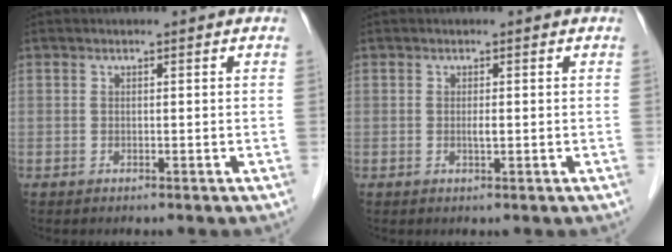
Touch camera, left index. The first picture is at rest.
{"total": 0.8, "force": [0.0, 0.1, 0.8], "torque": [-0.018, -0.002, 0.000]}